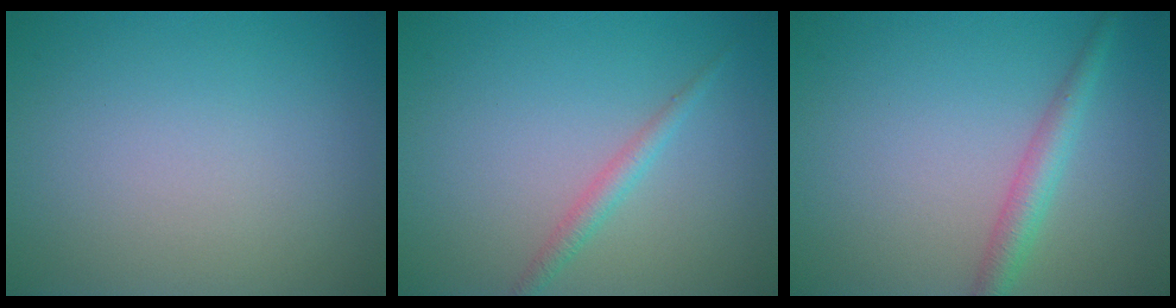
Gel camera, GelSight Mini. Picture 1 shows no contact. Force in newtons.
{"total": 1.6, "press": 1.6, "slide": 0.1}
{"total": 2.5, "press": 2.5, "slide": 0.0}